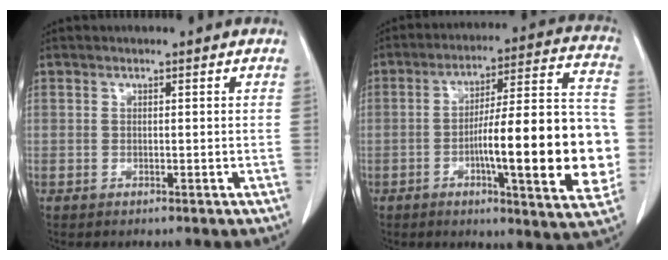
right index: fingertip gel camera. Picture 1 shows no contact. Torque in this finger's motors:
{"motor_torque": [1.75, -0.39, 1.05, 0.17]}